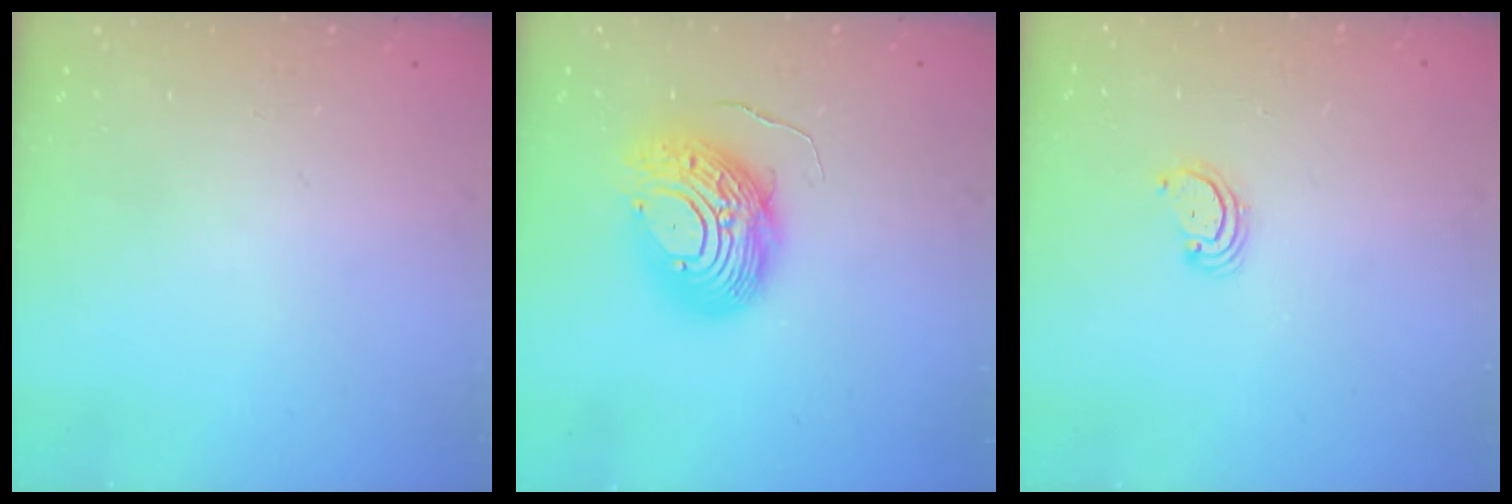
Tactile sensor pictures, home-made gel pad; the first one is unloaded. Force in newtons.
{"total": 13.4, "press": 13.4, "slide": 1.2}
{"total": 2.3, "press": 2.3, "slide": 0.2}